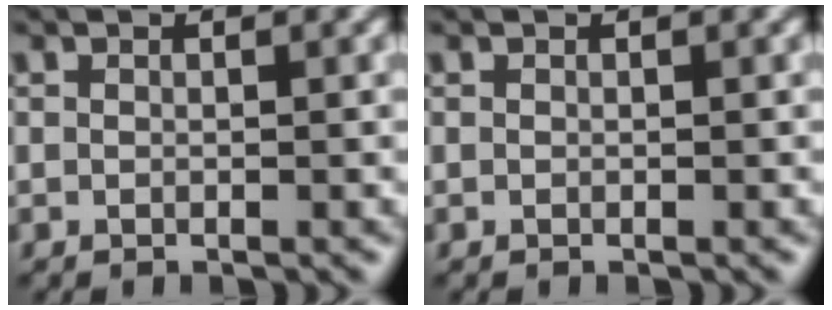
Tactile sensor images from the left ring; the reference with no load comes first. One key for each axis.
{"total": 0.0}